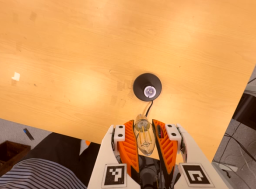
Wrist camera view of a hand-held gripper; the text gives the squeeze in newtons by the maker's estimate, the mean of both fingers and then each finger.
{"total": 21.8, "left": 23.6, "right": 20.0}